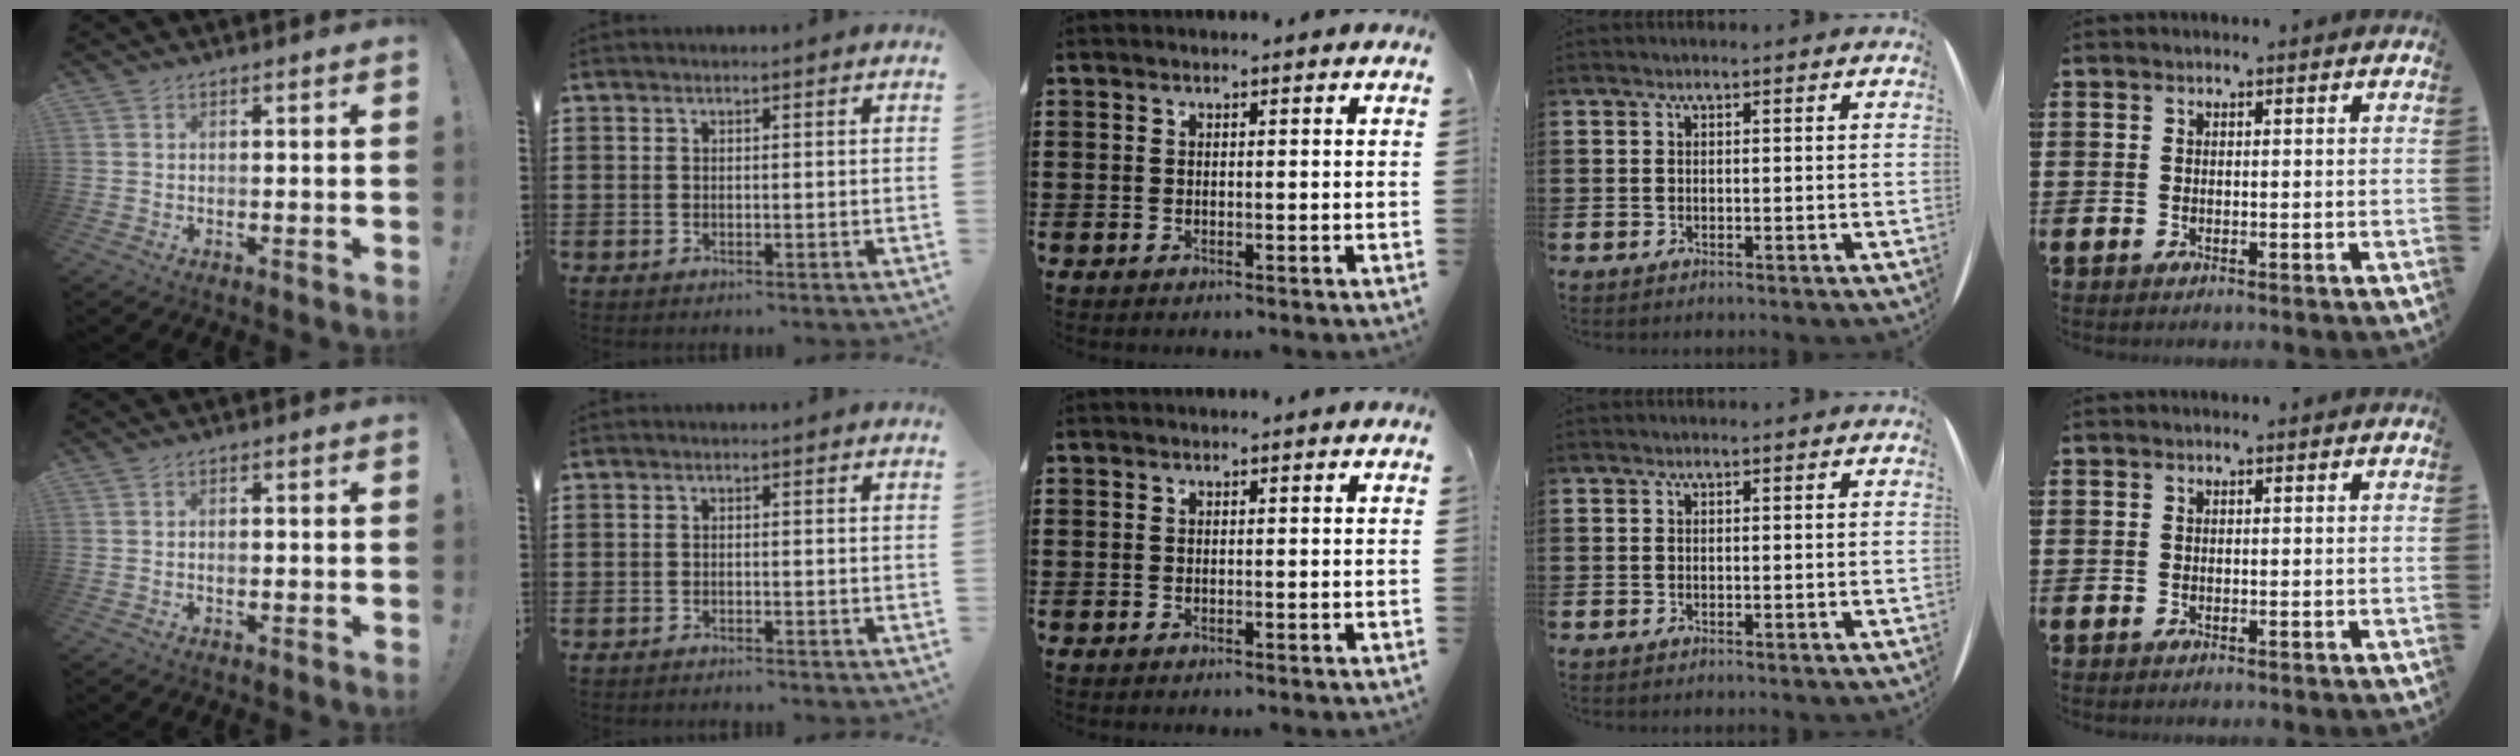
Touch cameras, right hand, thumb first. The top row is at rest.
{"thumb": {"total": 1.0, "force": [-0.1, 0.9, 0.5], "torque": [-0.002, 0.001, -0.004]}, "index": {"total": 0.7, "force": [-0.7, 0.1, -0.1], "torque": [-0.001, 0.004, -0.016]}}